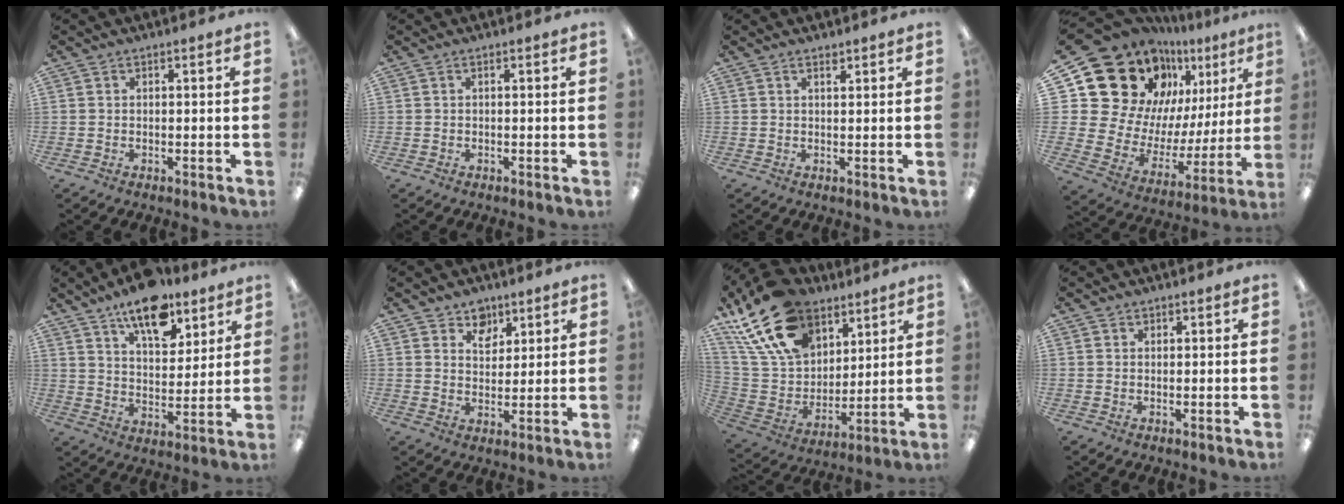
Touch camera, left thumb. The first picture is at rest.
{"total": 0.0}
{"total": 1.3, "force": [1.1, 0.5, 0.4], "torque": [0.000, -0.004, 0.020]}
{"total": 23.3, "force": [15.0, 15.3, 9.0], "torque": [-0.167, -0.113, 0.302]}
{"total": 14.1, "force": [10.3, 6.3, 7.2], "torque": [-0.105, -0.057, 0.180]}
{"total": 6.2, "force": [4.5, 4.2, 0.7], "torque": [-0.004, -0.029, 0.080]}
{"total": 23.6, "force": [14.8, 14.3, 11.6], "torque": [-0.247, -0.070, 0.274]}
{"total": 0.9, "force": [0.6, 0.6, -0.1], "torque": [0.002, 0.002, 0.012]}